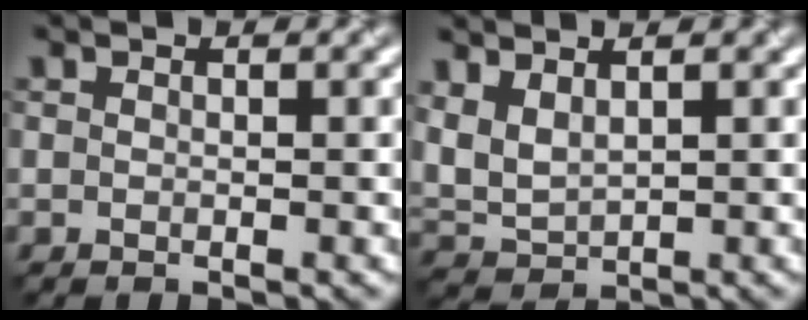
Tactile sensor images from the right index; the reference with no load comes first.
{"total": 3.9, "force": [1.9, 2.5, 2.4], "torque": [-0.065, 0.007, 0.041]}